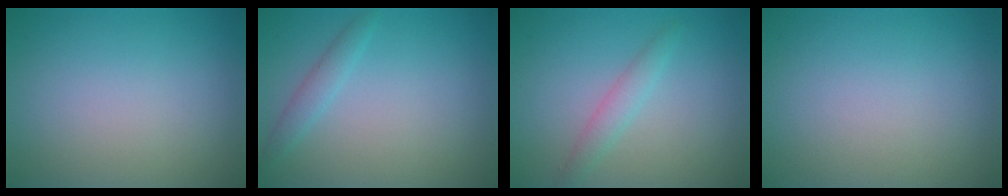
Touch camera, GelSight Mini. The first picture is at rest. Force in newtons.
{"total": 1.5, "press": 1.5, "slide": 0.1}
{"total": 1.7, "press": 1.7, "slide": 0.1}
{"total": 0.0}